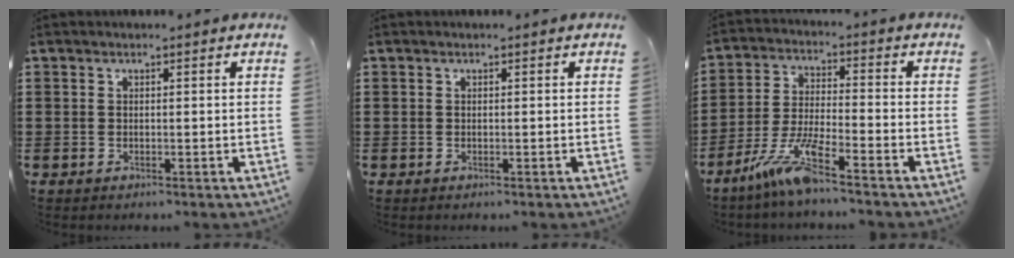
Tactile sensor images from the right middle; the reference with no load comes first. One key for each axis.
{"total": 0.0}
{"total": 8.3, "fx": -6.0, "fy": 0.4, "fz": 5.8, "tx": -0.130, "ty": -0.015, "tz": -0.118}